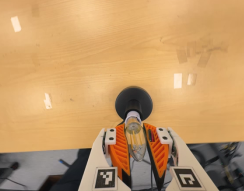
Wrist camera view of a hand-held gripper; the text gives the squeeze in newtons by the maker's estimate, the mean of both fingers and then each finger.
{"total": 19.3, "left": 19.9, "right": 18.7}